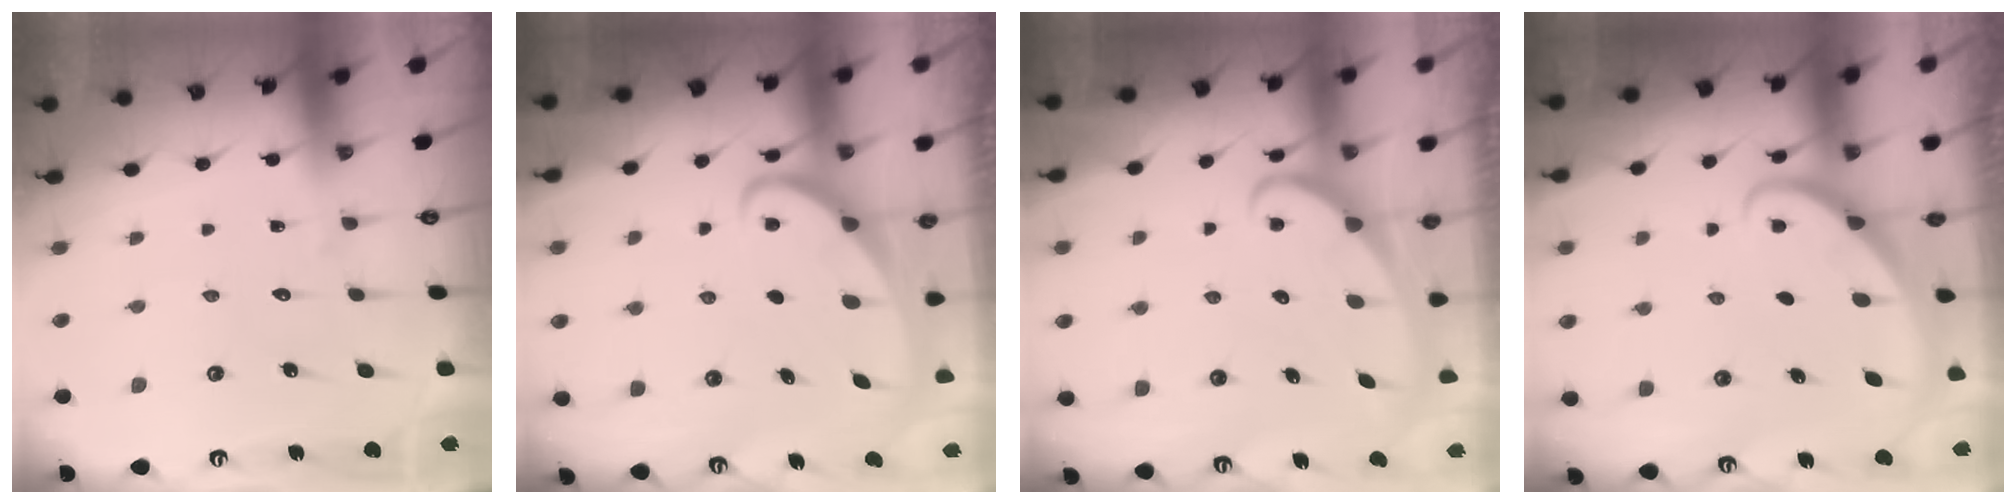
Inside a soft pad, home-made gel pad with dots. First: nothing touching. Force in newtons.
{"total": 2.0, "press": 2.0, "slide": 0.3}
{"total": 2.3, "press": 2.3, "slide": 0.3}
{"total": 2.3, "press": 2.3, "slide": 0.1}